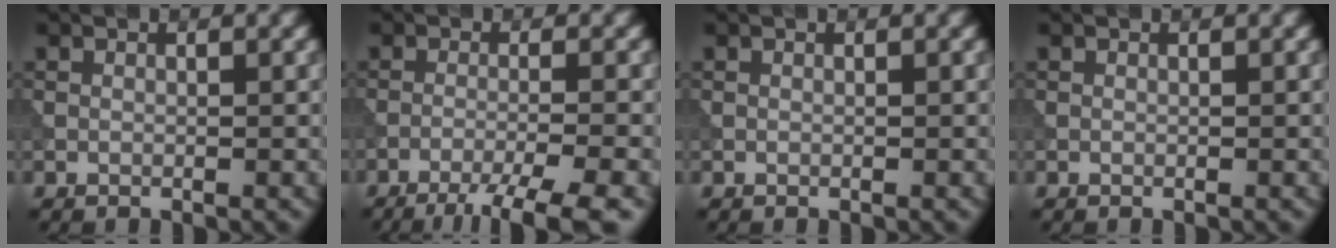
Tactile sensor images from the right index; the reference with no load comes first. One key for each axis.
{"total": 6.3, "fx": -4.4, "fy": 0.9, "fz": 4.5, "tx": -0.063, "ty": -0.008, "tz": -0.073}
{"total": 0.0}
{"total": 0.0}